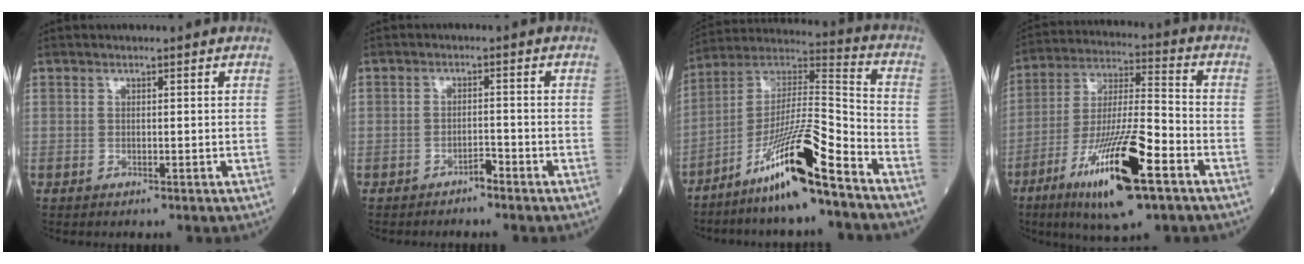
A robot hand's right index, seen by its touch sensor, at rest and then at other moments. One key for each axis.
{"total": 1.7, "fx": -1.5, "fy": 0.5, "fz": 0.6, "tx": -0.002, "ty": 0.004, "tz": -0.024}
{"total": 15.6, "fx": -10.1, "fy": 0.5, "fz": 11.9, "tx": -0.225, "ty": -0.003, "tz": -0.182}
{"total": 18.0, "fx": -8.9, "fy": 2.3, "fz": 15.5, "tx": -0.300, "ty": -0.030, "tz": -0.155}